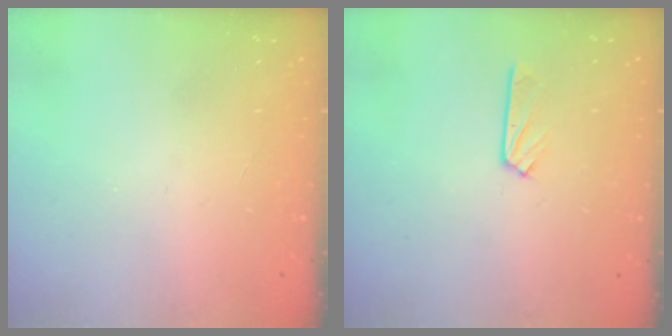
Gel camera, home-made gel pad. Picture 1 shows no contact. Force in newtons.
{"total": 2.5, "press": 2.5, "slide": 0.3}